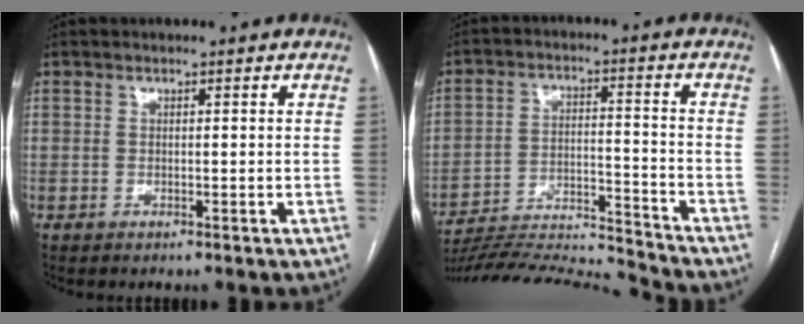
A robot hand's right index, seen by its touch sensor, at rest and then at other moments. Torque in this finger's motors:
{"motor_torque": [-1.21, -0.93, -0.72, -0.21]}